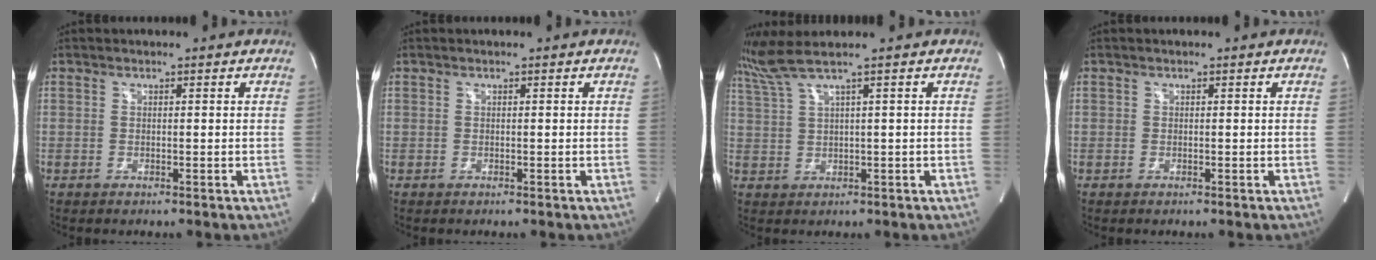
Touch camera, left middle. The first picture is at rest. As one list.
[{"total": 0.0}, {"total": 4.2, "force": [3.1, -1.8, 2.1], "torque": [-0.062, 0.010, 0.076]}, {"total": 0.0}]